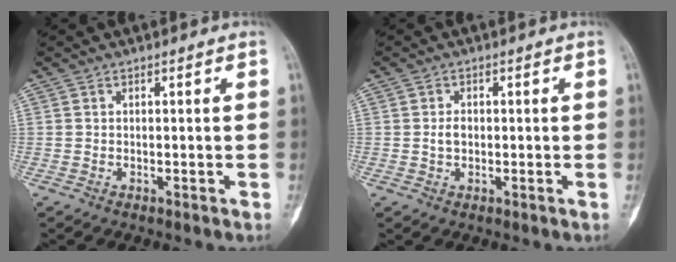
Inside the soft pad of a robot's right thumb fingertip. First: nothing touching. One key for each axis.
{"total": 2.0, "fx": 0.0, "fy": 1.3, "fz": 1.5, "tx": -0.026, "ty": 0.003, "tz": 0.000}